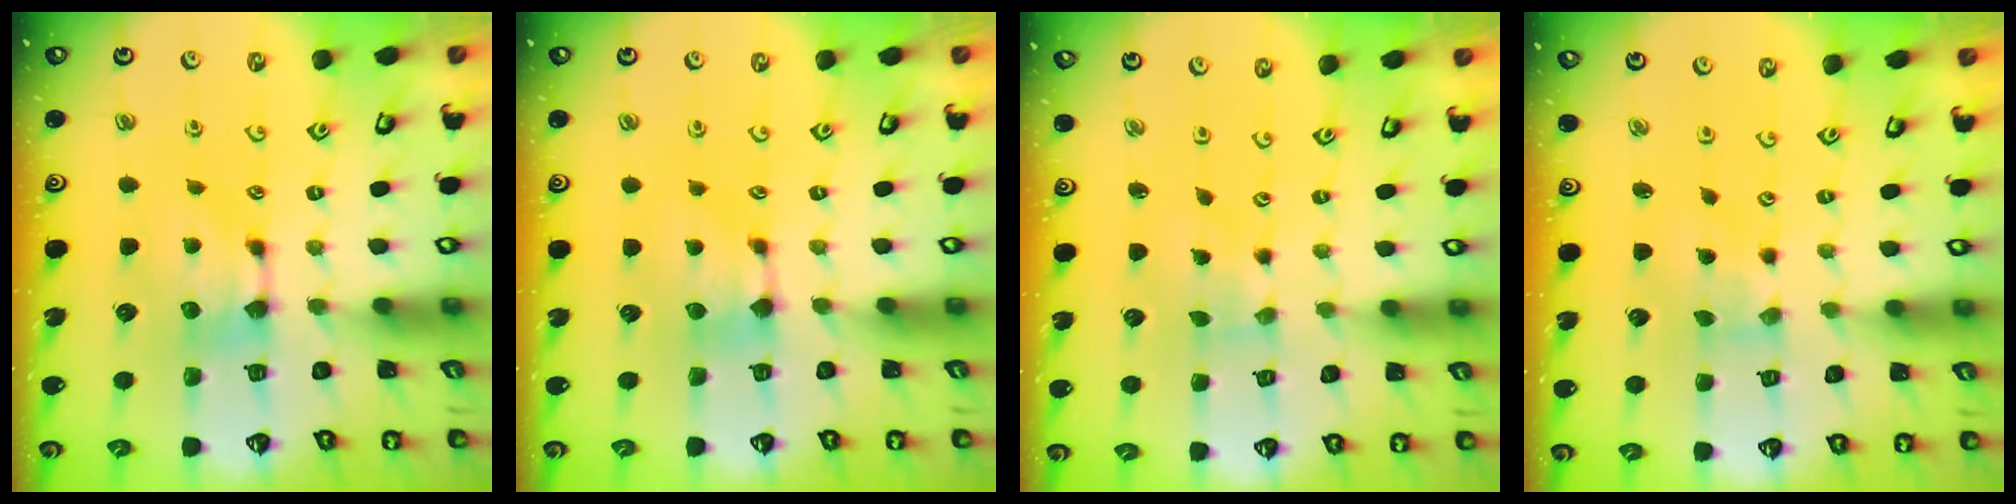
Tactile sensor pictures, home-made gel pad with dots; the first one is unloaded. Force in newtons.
{"total": 0.7, "press": 0.4, "slide": 0.6}
{"total": 3.3, "press": 3.2, "slide": 0.8}
{"total": 1.8, "press": 1.5, "slide": 1.1}